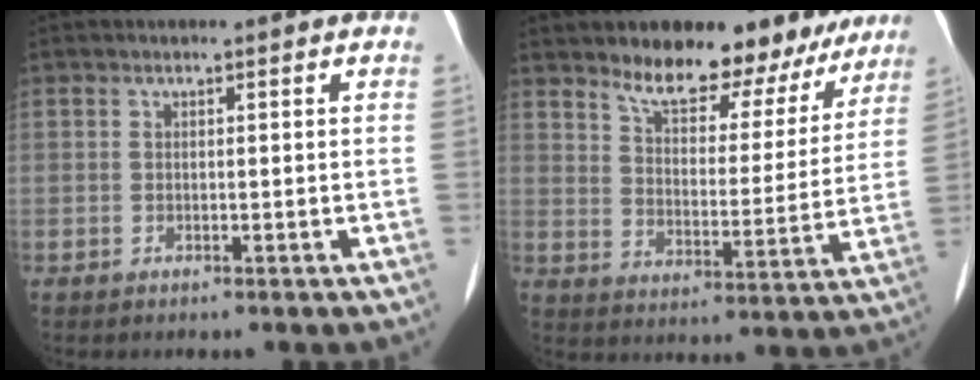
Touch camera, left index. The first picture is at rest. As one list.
[{"total": 15.3, "force": [12.8, 5.7, 6.3], "torque": [-0.069, 0.000, 0.169]}]